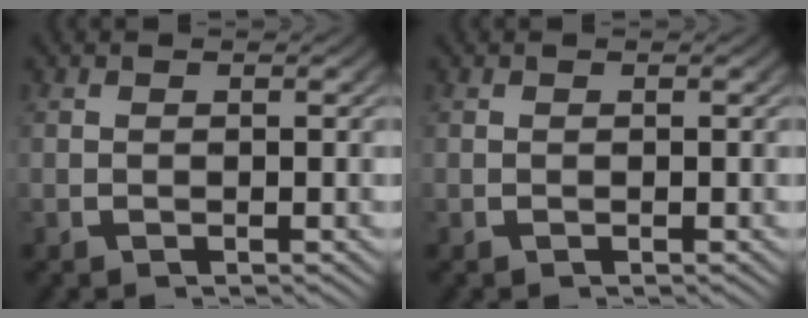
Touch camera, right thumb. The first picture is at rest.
{"total": 0.0}